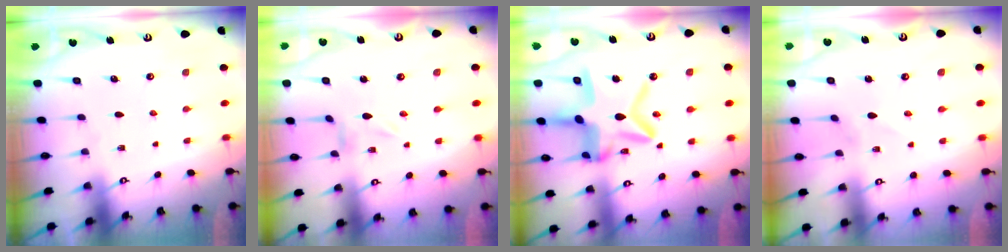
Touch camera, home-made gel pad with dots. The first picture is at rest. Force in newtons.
{"total": 0.0}
{"total": 17.9, "press": 17.9, "slide": 1.6}
{"total": 0.7, "press": 0.7, "slide": 0.2}